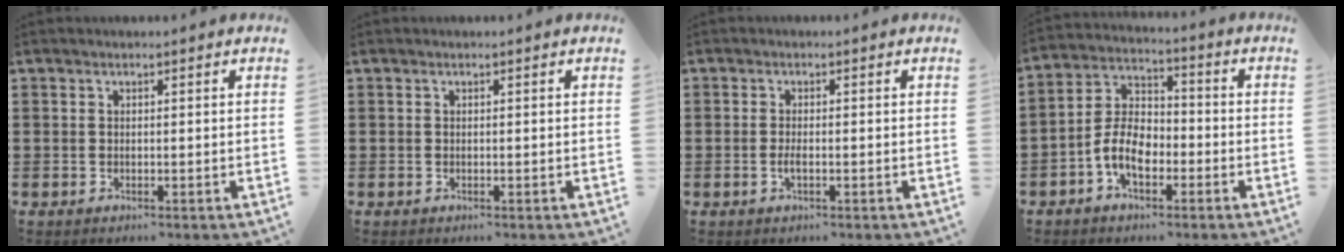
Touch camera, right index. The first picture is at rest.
{"total": 0.0}
{"total": 1.5, "force": [-0.4, 0.3, 1.4], "torque": [-0.033, -0.005, -0.009]}
{"total": 7.3, "force": [-2.9, 4.2, 5.3], "torque": [-0.134, 0.004, -0.064]}